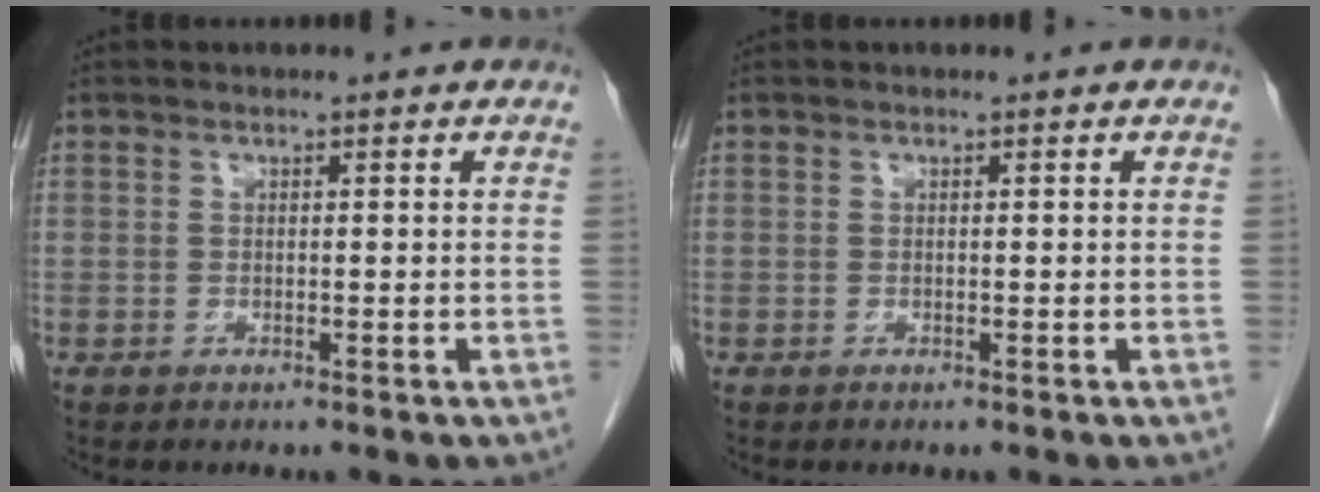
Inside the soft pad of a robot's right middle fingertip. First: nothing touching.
{"total": 0.0}